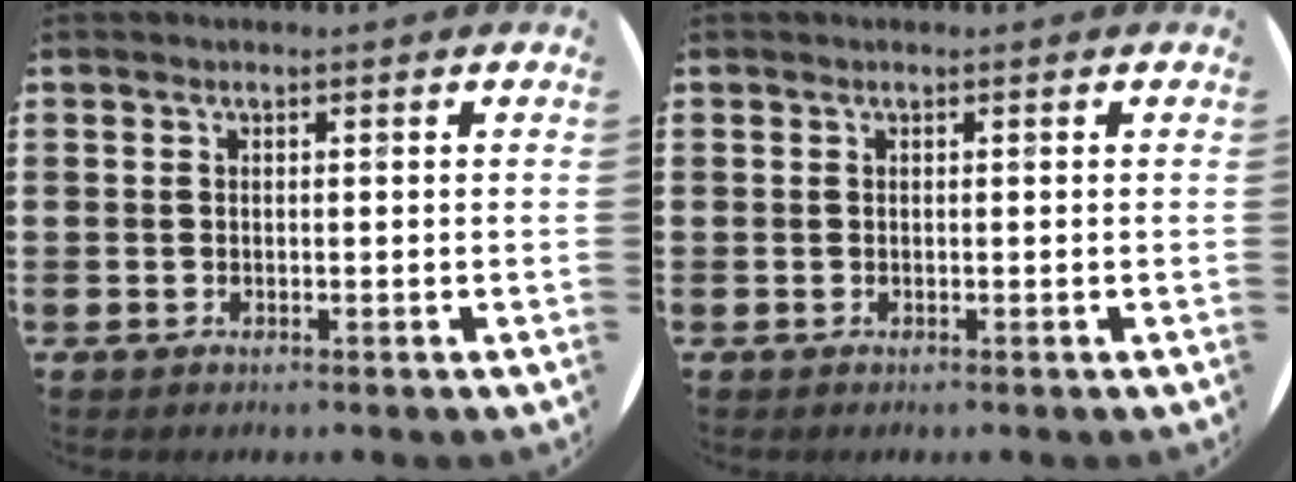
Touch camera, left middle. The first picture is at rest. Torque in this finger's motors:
{"motor_torque": [0.00, 0.00, 0.00, -0.01]}